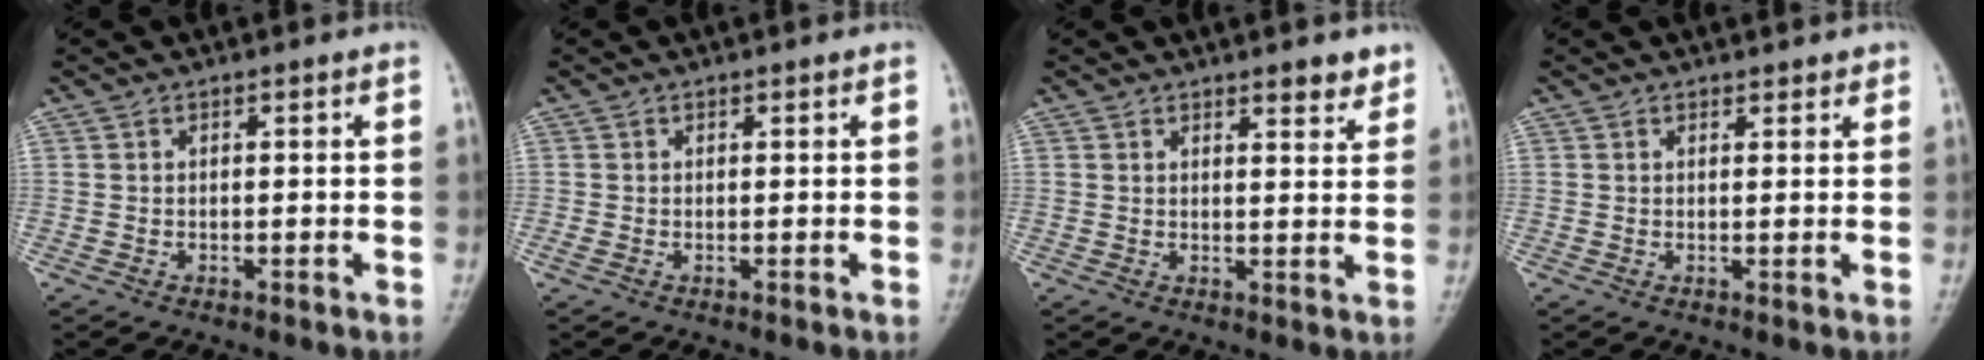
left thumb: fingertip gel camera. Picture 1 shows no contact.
{"total": 0.9, "force": [-0.4, 0.6, 0.5], "torque": [-0.016, -0.002, -0.007]}
{"total": 3.4, "force": [2.7, 1.0, 1.9], "torque": [-0.010, -0.019, 0.034]}
{"total": 1.2, "force": [1.0, 0.5, 0.2], "torque": [0.006, -0.006, 0.011]}